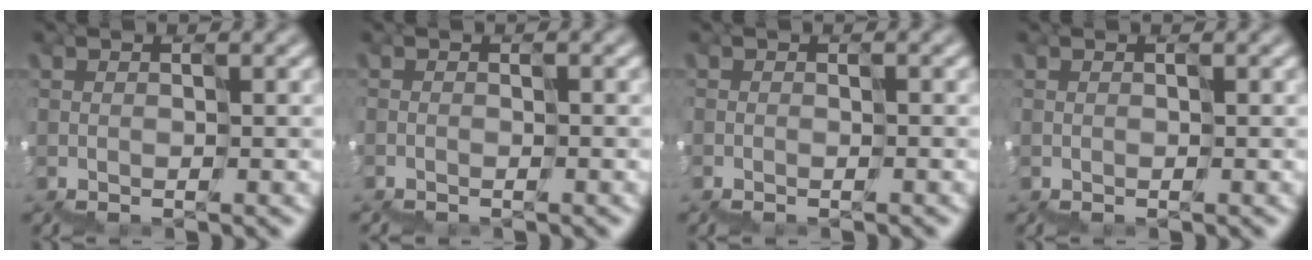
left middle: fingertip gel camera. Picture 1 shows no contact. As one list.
[{"total": 0.7, "force": [-0.6, 0.0, -0.3], "torque": [0.012, -0.007, -0.009]}, {"total": 0.7, "force": [-0.7, 0.0, -0.1], "torque": [0.008, -0.009, -0.008]}, {"total": 0.0}]